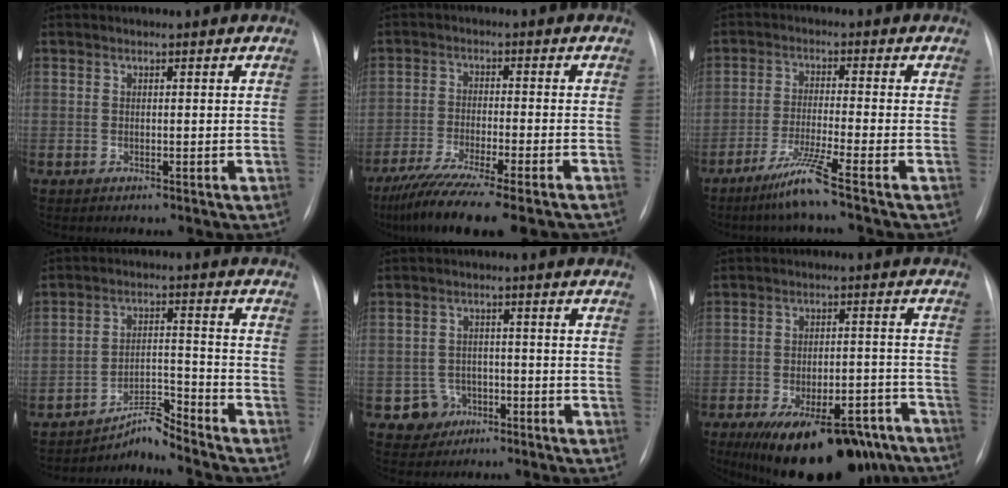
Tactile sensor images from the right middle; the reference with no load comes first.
{"total": 16.8, "force": [-13.6, 1.1, 9.7], "torque": [-0.140, -0.037, -0.211]}
{"total": 6.2, "force": [-4.3, -1.5, 4.2], "torque": [-0.087, -0.022, -0.092]}
{"total": 5.0, "force": [-4.9, -0.9, -0.1], "torque": [-0.003, 0.004, -0.081]}
{"total": 3.9, "force": [-1.9, 3.4, 0.0], "torque": [0.006, 0.013, -0.027]}
{"total": 21.5, "force": [-15.7, 8.1, 12.2], "torque": [-0.149, 0.007, -0.215]}